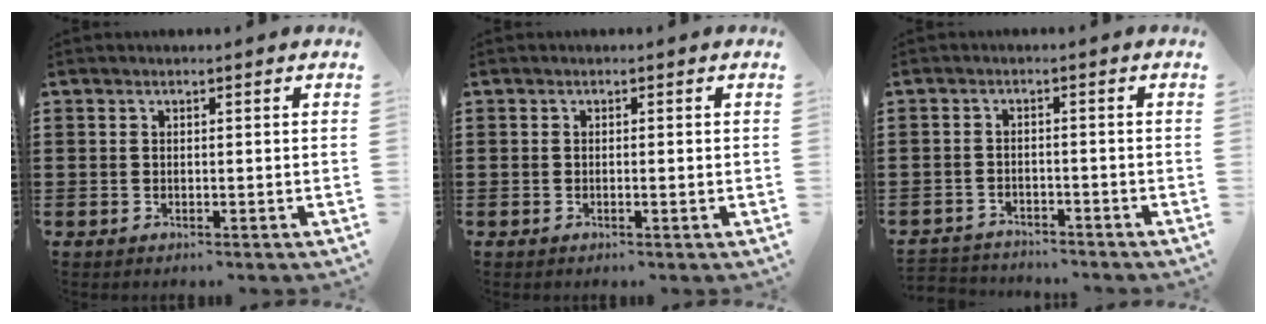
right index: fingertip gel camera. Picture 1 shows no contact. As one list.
[{"total": 0.6, "force": [-0.1, 0.0, 0.6], "torque": [-0.010, -0.003, -0.002]}, {"total": 2.5, "force": [-2.4, 0.3, -0.3], "torque": [-0.005, 0.000, -0.055]}]